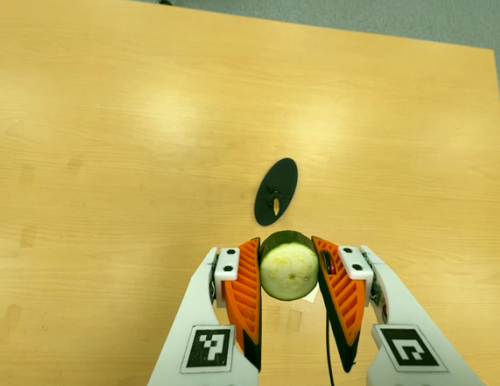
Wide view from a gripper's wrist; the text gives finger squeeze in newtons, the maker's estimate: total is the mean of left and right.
{"total": 12.2, "left": 11.1, "right": 13.4}